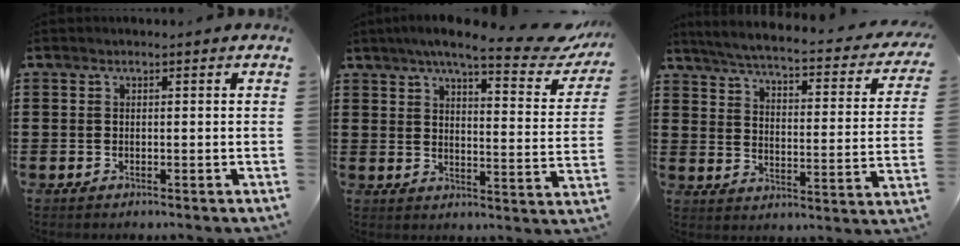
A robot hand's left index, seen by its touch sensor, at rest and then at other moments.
{"total": 8.6, "force": [6.8, 0.6, 5.2], "torque": [-0.101, -0.035, 0.111]}
{"total": 4.4, "force": [3.7, -0.2, 2.2], "torque": [-0.063, -0.032, 0.055]}